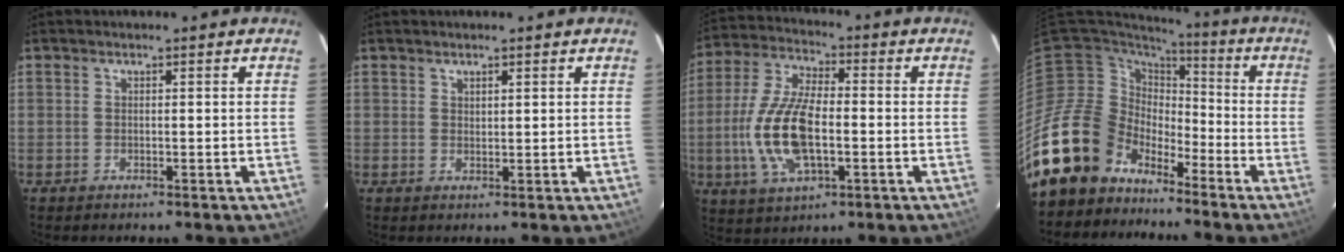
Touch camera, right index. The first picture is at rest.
{"total": 1.2, "force": [1.0, 0.4, 0.4], "torque": [-0.006, 0.000, 0.018]}
{"total": 14.7, "force": [-2.7, 6.4, 12.9], "torque": [-0.277, 0.000, -0.050]}
{"total": 14.6, "force": [-10.9, 9.5, 1.9], "torque": [-0.058, 0.025, -0.191]}